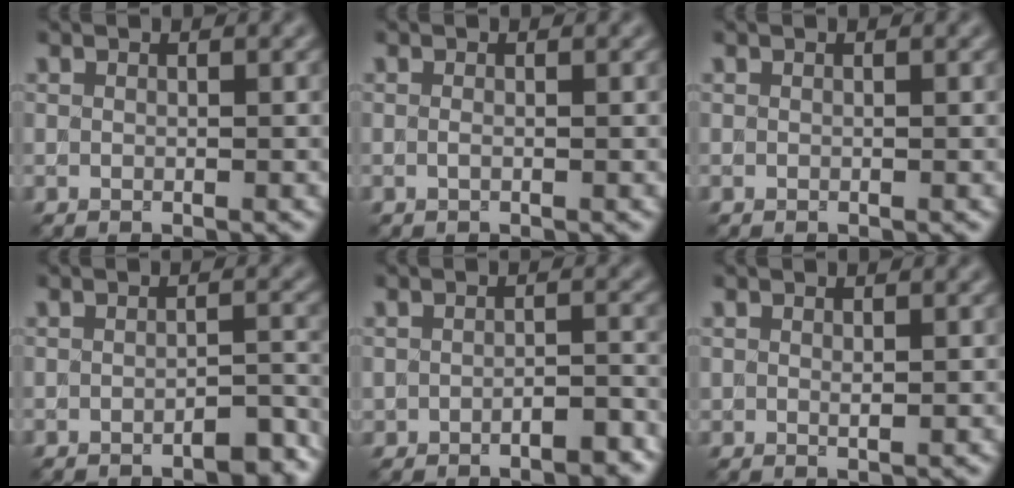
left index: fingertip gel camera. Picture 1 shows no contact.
{"total": 0.6, "force": [0.0, 0.2, 0.5], "torque": [-0.013, -0.003, -0.004]}
{"total": 0.0}
{"total": 2.6, "force": [-1.8, 0.7, 1.7], "torque": [-0.020, 0.005, -0.026]}
{"total": 2.3, "force": [-1.5, 1.0, 1.4], "torque": [-0.025, 0.005, -0.022]}
{"total": 0.6, "force": [0.2, 0.2, 0.5], "torque": [-0.011, -0.001, 0.004]}